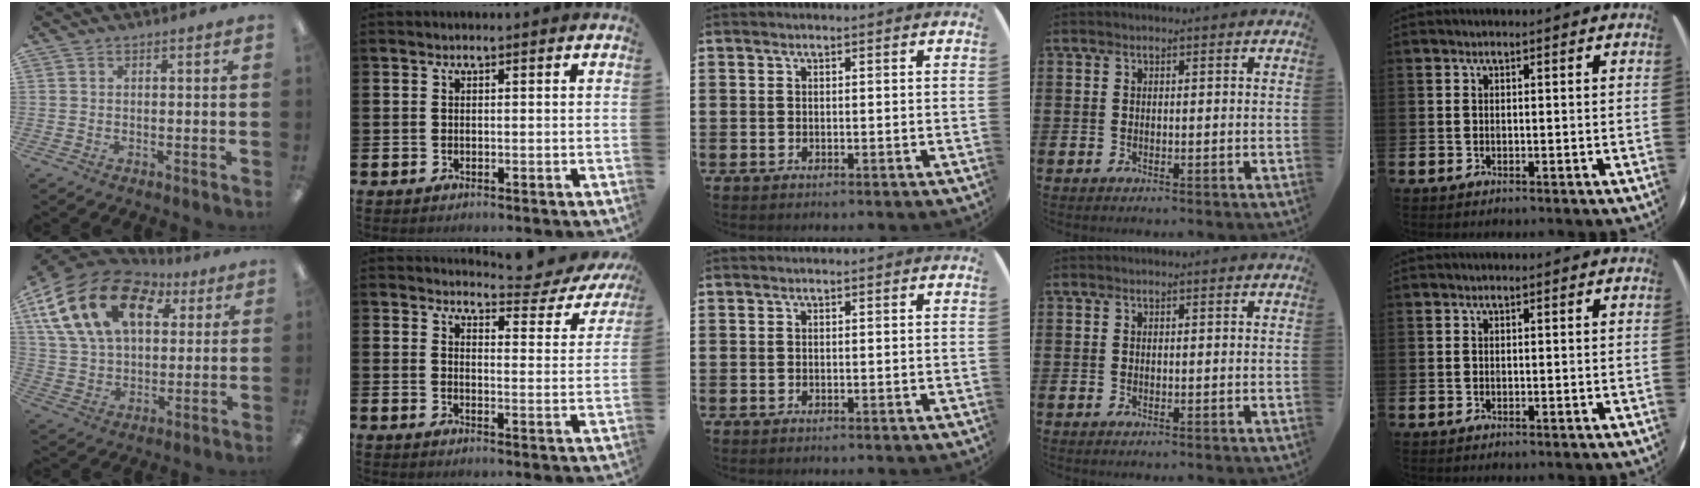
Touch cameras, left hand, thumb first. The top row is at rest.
{"thumb": {"total": 20.0, "force": [9.3, 12.6, 12.4], "torque": [-0.240, -0.025, 0.169]}, "index": {"total": 3.8, "force": [3.5, 1.1, 1.0], "torque": [-0.019, -0.030, 0.052]}}